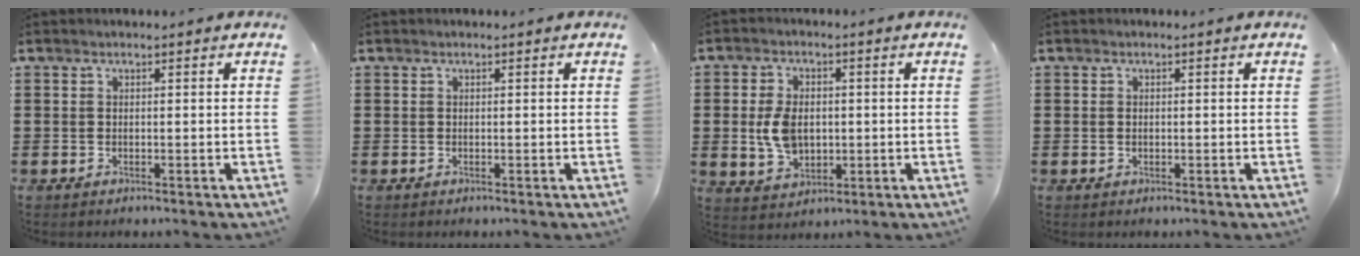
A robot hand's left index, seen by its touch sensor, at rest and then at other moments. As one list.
[{"total": 0.0}, {"total": 6.4, "force": [0.0, 4.3, 4.7], "torque": [-0.107, 0.002, -0.007]}, {"total": 0.8, "force": [-0.1, 0.5, 0.6], "torque": [-0.015, 0.002, -0.001]}]